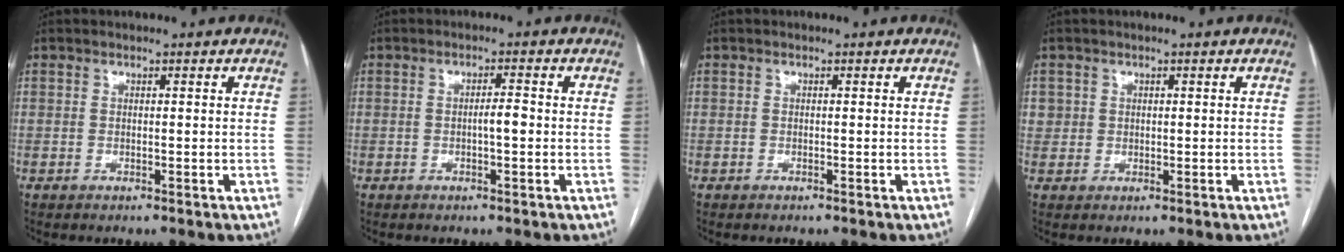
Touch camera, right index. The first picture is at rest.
{"total": 2.0, "force": [-0.4, 0.2, 1.9], "torque": [-0.031, 0.003, -0.008]}
{"total": 0.0}
{"total": 1.8, "force": [0.5, 1.8, 0.0], "torque": [0.015, 0.006, 0.006]}